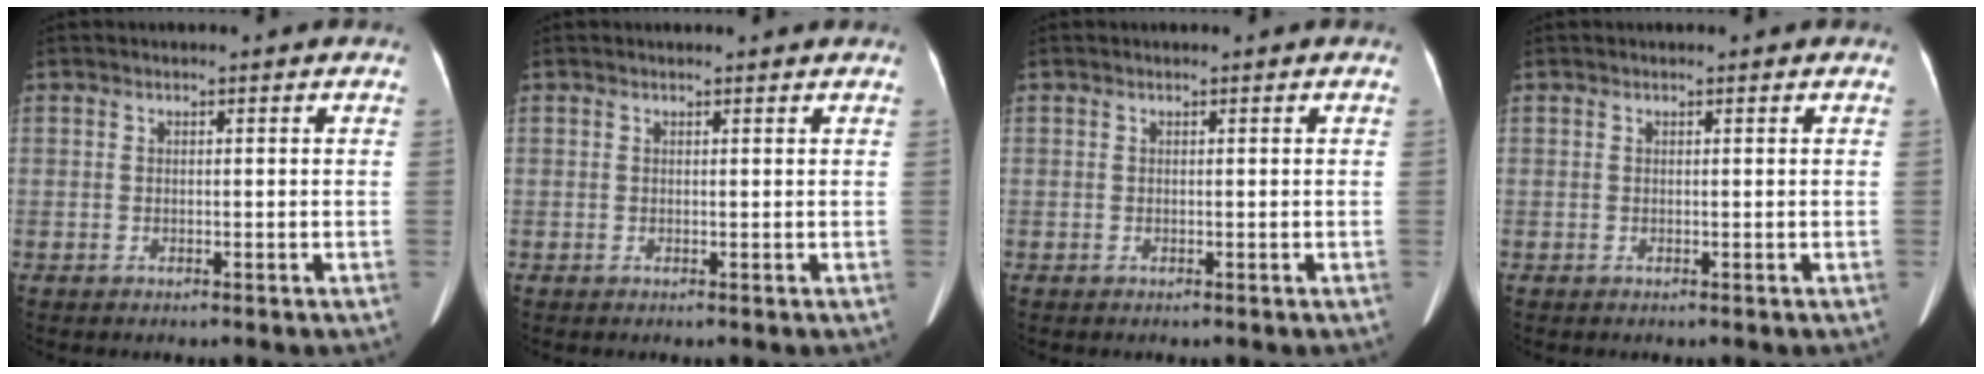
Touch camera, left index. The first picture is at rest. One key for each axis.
{"total": 1.3, "fx": 1.3, "fy": 0.1, "fz": 0.1, "tx": -0.010, "ty": 0.006, "tz": 0.013}
{"total": 0.0}
{"total": 0.0}